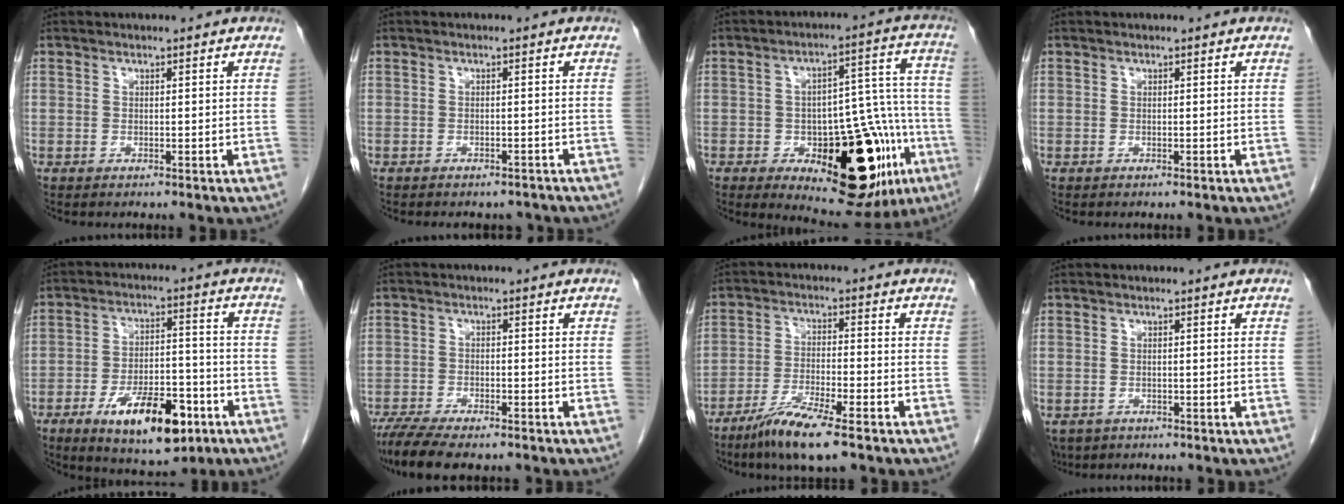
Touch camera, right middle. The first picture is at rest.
{"total": 4.9, "force": [-4.3, 2.0, 1.0], "torque": [-0.010, 0.006, -0.046]}
{"total": 23.2, "force": [-9.2, 8.1, 19.7], "torque": [-0.233, 0.016, -0.112]}
{"total": 0.0}
{"total": 13.5, "force": [-6.8, 5.1, 10.5], "torque": [-0.168, 0.000, -0.102]}
{"total": 9.5, "force": [-7.7, 2.3, 5.0], "torque": [-0.084, -0.013, -0.126]}
{"total": 8.9, "force": [-6.2, 0.7, 6.4], "torque": [-0.124, -0.022, -0.113]}
{"total": 3.7, "force": [-2.3, 2.7, 1.1], "torque": [-0.020, -0.003, -0.033]}